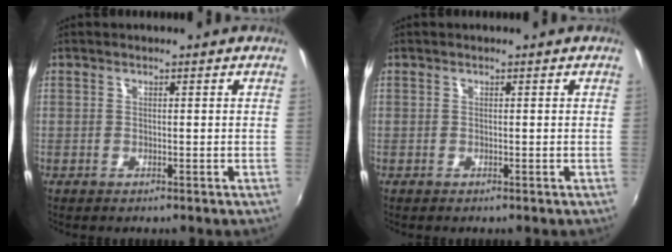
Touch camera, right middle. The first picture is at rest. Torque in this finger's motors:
{"motor_torque": [0.11, -0.11, 0.03, 0.00]}